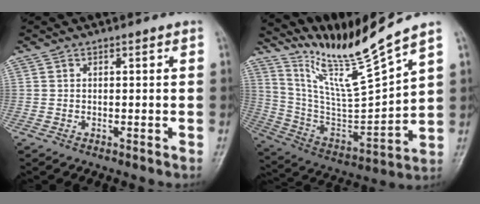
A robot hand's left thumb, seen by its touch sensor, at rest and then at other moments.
{"total": 18.1, "force": [14.7, -1.0, 10.6], "torque": [-0.175, -0.100, 0.286]}